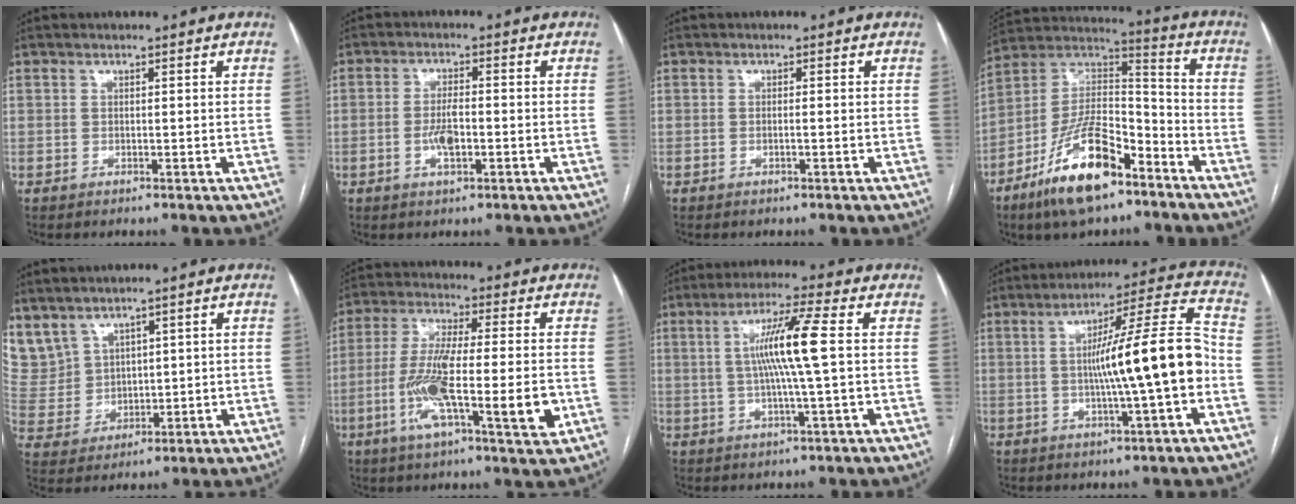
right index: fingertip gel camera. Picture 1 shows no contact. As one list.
[{"total": 4.2, "force": [-1.1, 1.2, 3.8], "torque": [-0.079, 0.000, -0.018]}, {"total": 0.5, "force": [-0.2, 0.0, 0.5], "torque": [-0.010, 0.000, -0.002]}, {"total": 17.5, "force": [-10.6, 6.1, 12.5], "torque": [-0.240, 0.011, -0.188]}, {"total": 9.8, "force": [7.0, 6.4, 2.4], "torque": [-0.078, 0.020, 0.170]}, {"total": 15.4, "force": [-4.0, 2.1, 14.8], "torque": [-0.270, -0.012, -0.068]}, {"total": 9.3, "force": [0.9, -0.8, 9.2], "torque": [-0.172, 0.004, 0.016]}, {"total": 14.4, "force": [-1.9, -0.2, 14.3], "torque": [-0.221, 0.016, -0.033]}]